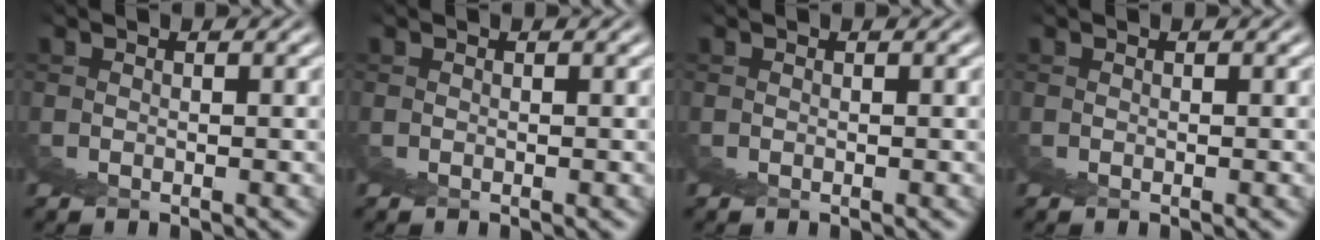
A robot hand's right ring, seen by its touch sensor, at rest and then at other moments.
{"total": 0.0}
{"total": 0.0}
{"total": 0.0}